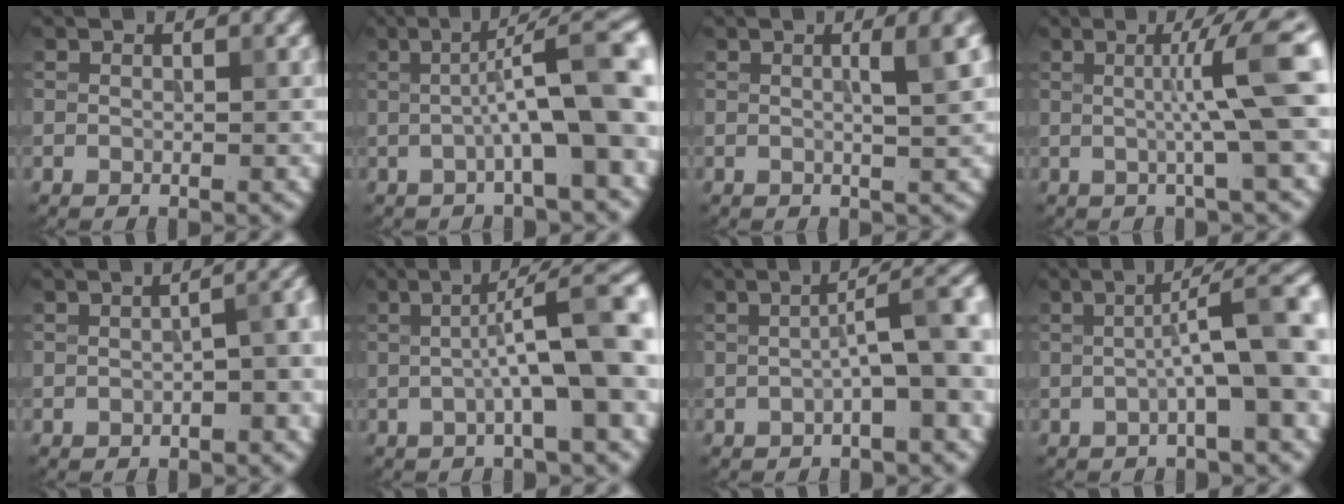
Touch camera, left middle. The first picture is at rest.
{"total": 9.1, "force": [-0.2, 1.8, 8.9], "torque": [-0.124, 0.018, -0.008]}
{"total": 4.0, "force": [0.8, 1.0, 3.8], "torque": [-0.045, 0.009, 0.007]}
{"total": 6.1, "force": [0.5, 0.5, 6.1], "torque": [-0.094, 0.006, 0.006]}
{"total": 4.0, "force": [-0.8, 1.5, 3.6], "torque": [-0.037, 0.008, -0.007]}
{"total": 8.6, "force": [0.1, 1.7, 8.5], "torque": [-0.116, 0.015, -0.004]}
{"total": 5.9, "force": [-0.6, 1.3, 5.7], "torque": [-0.080, 0.015, -0.010]}
{"total": 7.1, "force": [-0.4, 1.4, 7.0], "torque": [-0.097, 0.019, -0.009]}